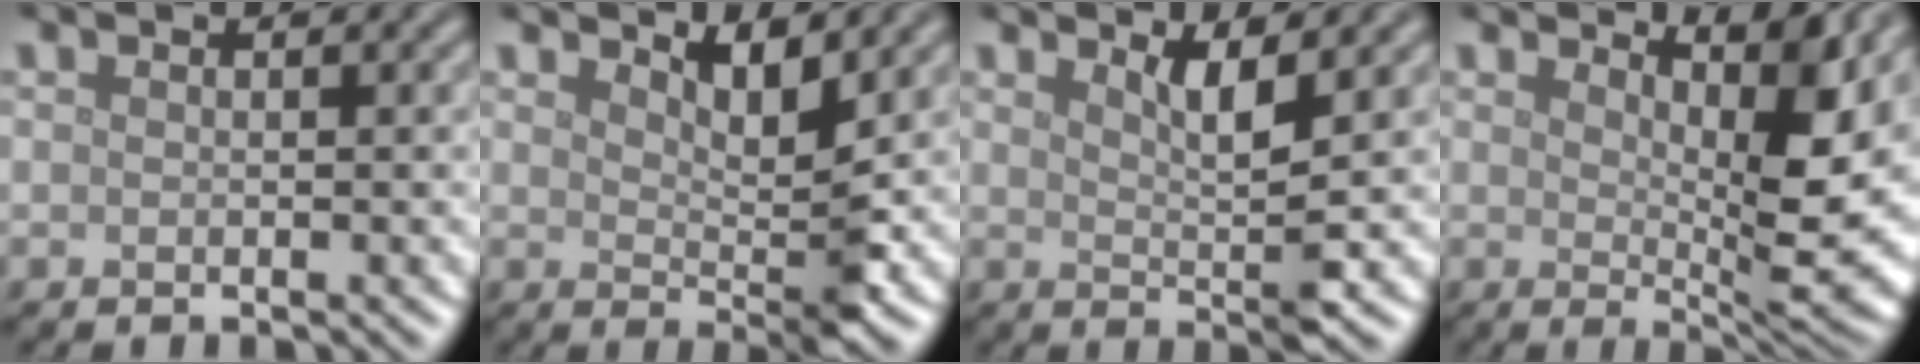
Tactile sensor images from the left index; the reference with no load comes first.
{"total": 3.3, "force": [2.2, 0.8, 2.4], "torque": [-0.042, -0.011, 0.036]}
{"total": 3.1, "force": [1.6, 0.6, 2.6], "torque": [-0.039, -0.008, 0.028]}
{"total": 7.8, "force": [3.6, 2.1, 6.6], "torque": [-0.097, -0.001, 0.062]}